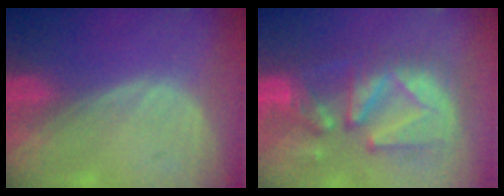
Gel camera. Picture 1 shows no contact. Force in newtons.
{"total": 12.1, "press": 11.0, "slide": 5.1}